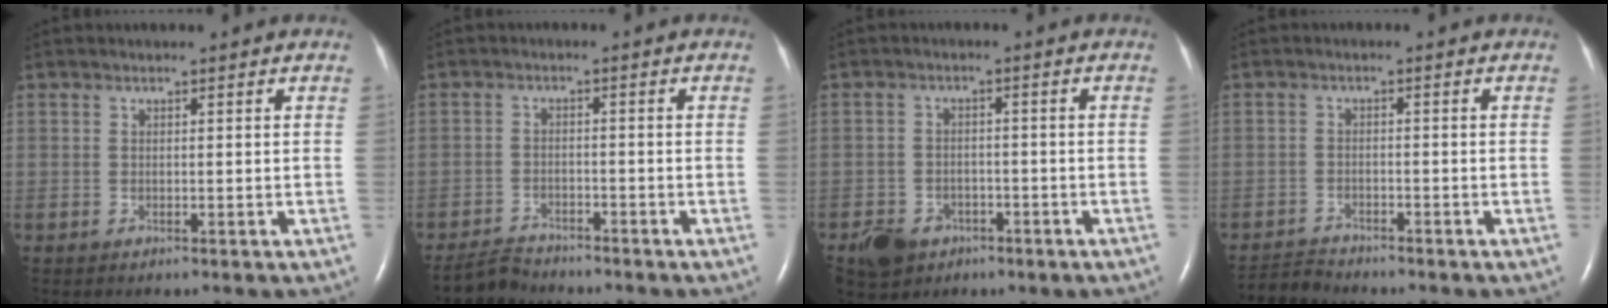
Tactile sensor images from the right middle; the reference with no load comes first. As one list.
[{"total": 3.6, "force": [-3.5, 0.6, -0.2], "torque": [-0.002, -0.012, -0.066]}, {"total": 5.7, "force": [-3.0, 4.6, 1.6], "torque": [-0.034, 0.006, -0.039]}, {"total": 3.0, "force": [-3.0, 0.0, -0.4], "torque": [0.004, -0.017, -0.056]}]